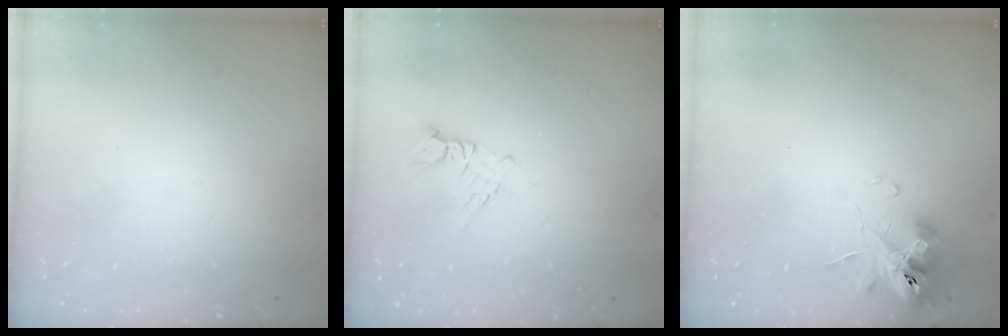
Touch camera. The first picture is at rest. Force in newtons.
{"total": 3.2, "press": 3.2, "slide": 0.3}
{"total": 11.7, "press": 11.7, "slide": 0.6}